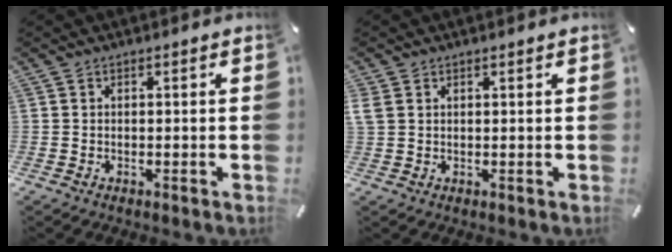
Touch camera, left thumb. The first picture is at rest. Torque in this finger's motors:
{"motor_torque": [1.31, 1.35, 0.71, -0.82, 0.43]}